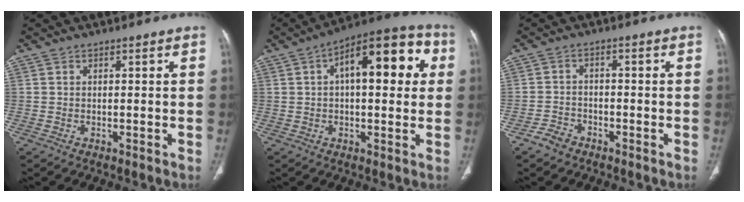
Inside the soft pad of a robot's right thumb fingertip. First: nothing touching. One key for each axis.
{"total": 17.5, "fx": 4.2, "fy": 7.8, "fz": 15.1, "tx": -0.175, "ty": 0.032, "tz": 0.051}
{"total": 3.4, "fx": -2.5, "fy": 2.1, "fz": 0.9, "tx": -0.016, "ty": 0.019, "tz": -0.045}